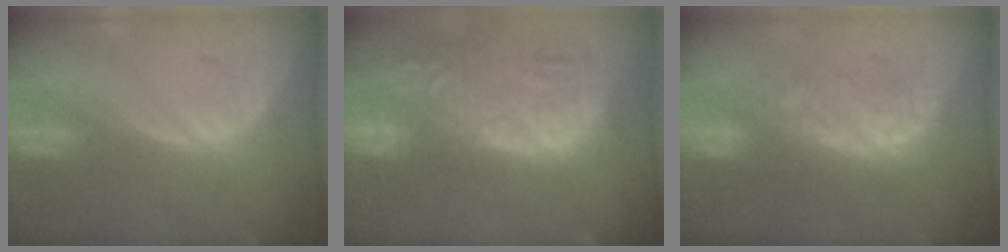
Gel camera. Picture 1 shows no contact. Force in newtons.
{"total": 15.3, "press": 13.0, "slide": 8.1}
{"total": 7.6, "press": 7.5, "slide": 1.2}